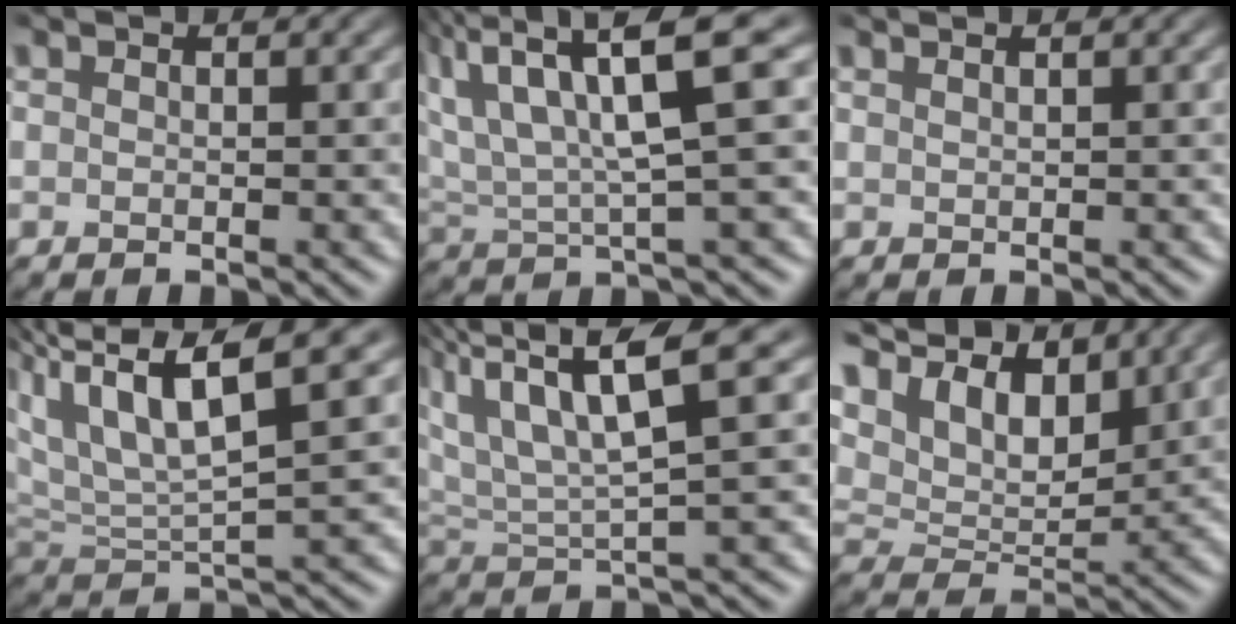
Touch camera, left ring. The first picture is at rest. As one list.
[{"total": 9.0, "force": [4.0, 2.0, 7.8], "torque": [-0.146, 0.026, 0.072]}, {"total": 0.6, "force": [0.5, 0.2, 0.3], "torque": [0.001, 0.006, 0.002]}, {"total": 8.4, "force": [4.4, 1.9, 6.9], "torque": [-0.133, 0.021, 0.080]}, {"total": 7.7, "force": [3.5, 1.7, 6.7], "torque": [-0.127, 0.018, 0.065]}, {"total": 8.6, "force": [5.1, 4.5, 5.3], "torque": [-0.106, 0.017, 0.079]}]